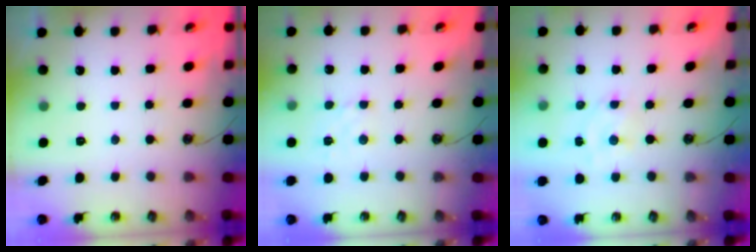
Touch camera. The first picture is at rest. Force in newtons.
{"total": 2.1, "press": 2.0, "slide": 0.6}
{"total": 2.3, "press": 2.3, "slide": 0.3}